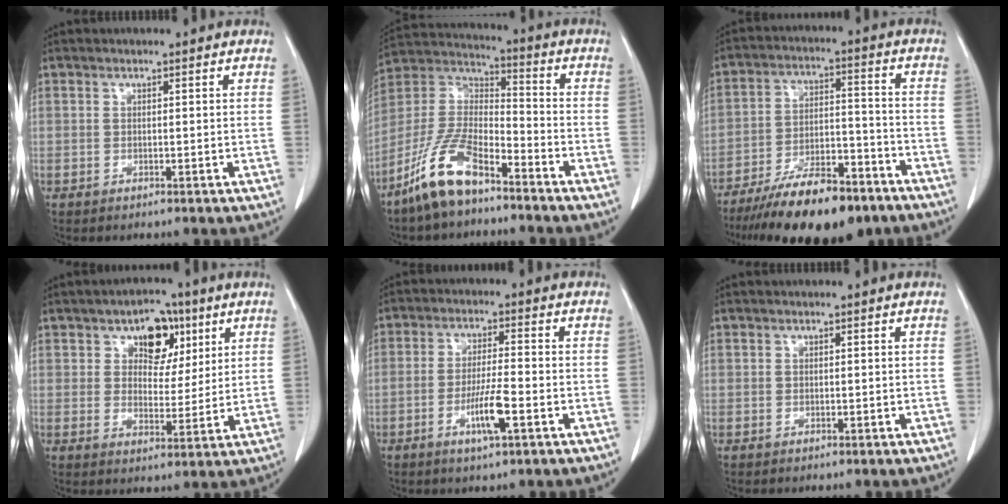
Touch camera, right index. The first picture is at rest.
{"total": 12.5, "force": [-8.9, 3.8, 8.0], "torque": [-0.180, 0.005, -0.176]}
{"total": 16.8, "force": [-12.8, 4.6, 9.9], "torque": [-0.158, 0.002, -0.212]}
{"total": 7.7, "force": [3.7, 4.8, 4.7], "torque": [-0.059, 0.015, 0.058]}
{"total": 6.2, "force": [-2.6, 0.4, 5.6], "torque": [-0.107, -0.006, -0.046]}
{"total": 0.0}